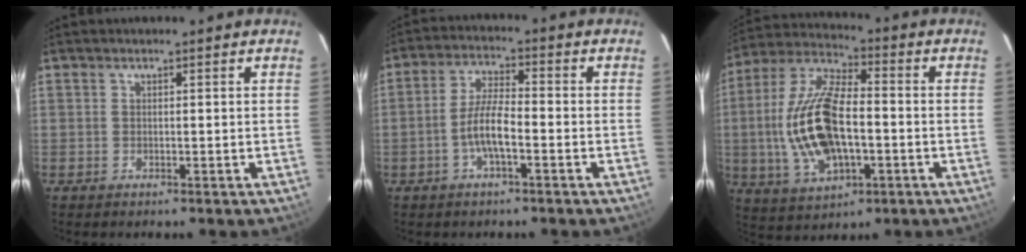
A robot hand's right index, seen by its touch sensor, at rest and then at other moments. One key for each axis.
{"total": 6.3, "fx": -2.5, "fy": 1.4, "fz": 5.6, "tx": -0.115, "ty": 0.006, "tz": -0.048}
{"total": 18.2, "fx": -2.4, "fy": 8.7, "fz": 15.8, "tx": -0.335, "ty": 0.003, "tz": -0.038}